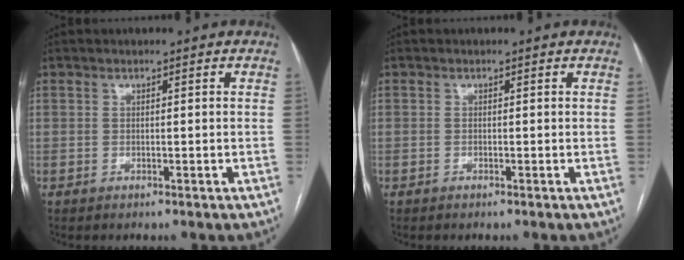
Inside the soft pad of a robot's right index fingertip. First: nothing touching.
{"total": 0.0}